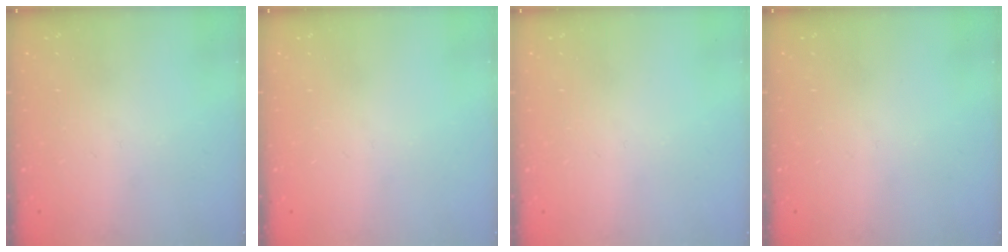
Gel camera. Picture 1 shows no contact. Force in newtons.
{"total": 0.0}
{"total": 0.0}
{"total": 0.0}